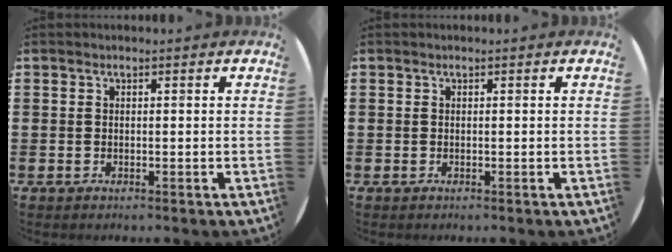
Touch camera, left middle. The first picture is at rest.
{"total": 0.0}